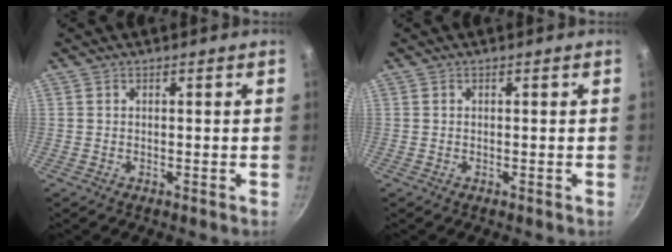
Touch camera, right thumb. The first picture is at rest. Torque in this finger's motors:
{"motor_torque": [0.01, 0.01, 0.06, -0.02, 0.00]}